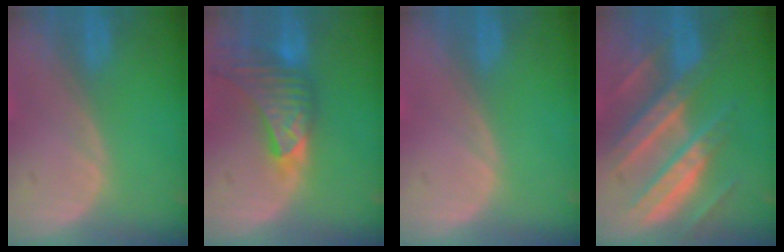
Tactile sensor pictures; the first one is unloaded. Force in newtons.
{"total": 9.1, "press": 8.3, "slide": 3.8}
{"total": 0.0}
{"total": 11.0, "press": 11.0, "slide": 1.1}